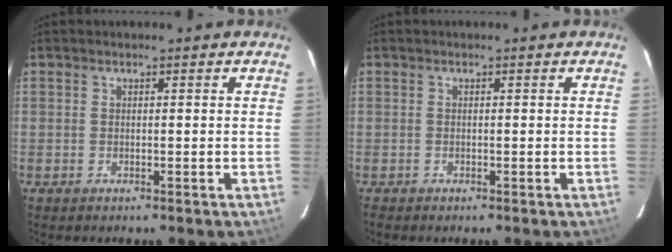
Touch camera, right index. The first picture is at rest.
{"total": 0.0}